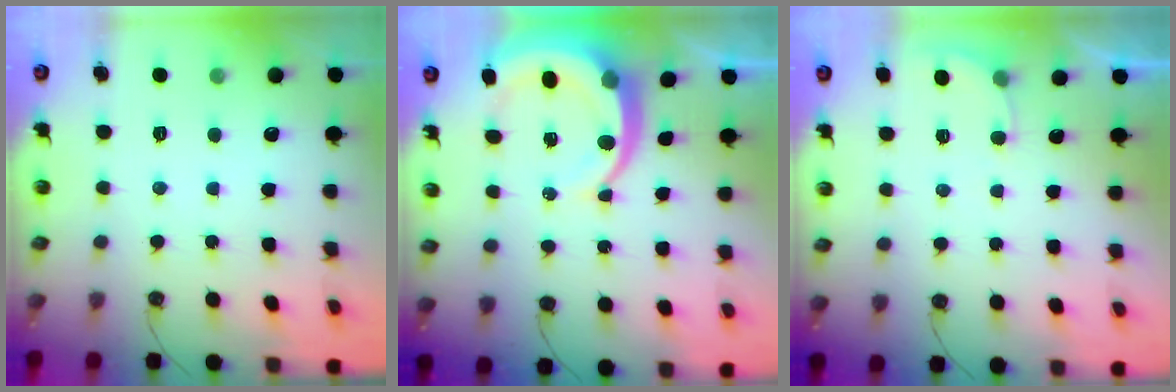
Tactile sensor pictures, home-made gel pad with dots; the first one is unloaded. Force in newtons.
{"total": 10.0, "press": 9.9, "slide": 1.4}
{"total": 2.7, "press": 2.7, "slide": 0.2}